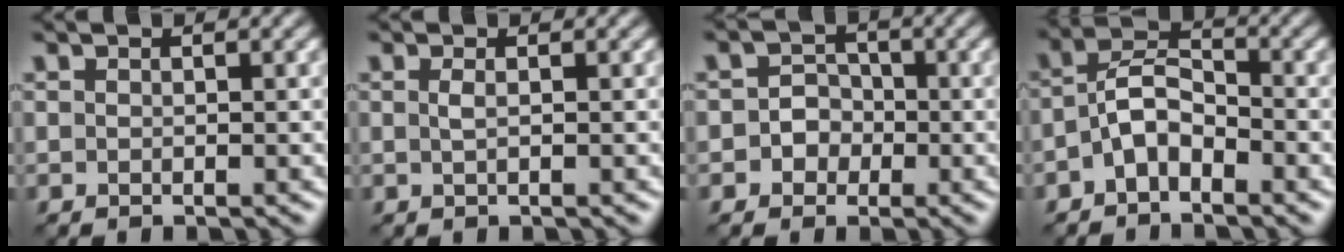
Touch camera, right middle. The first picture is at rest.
{"total": 0.7, "force": [0.1, 0.2, 0.7], "torque": [-0.016, 0.002, 0.002]}
{"total": 2.3, "force": [-0.5, 2.1, 0.8], "torque": [0.010, 0.001, -0.018]}
{"total": 3.5, "force": [-1.6, 1.8, 2.5], "torque": [-0.047, 0.014, -0.039]}